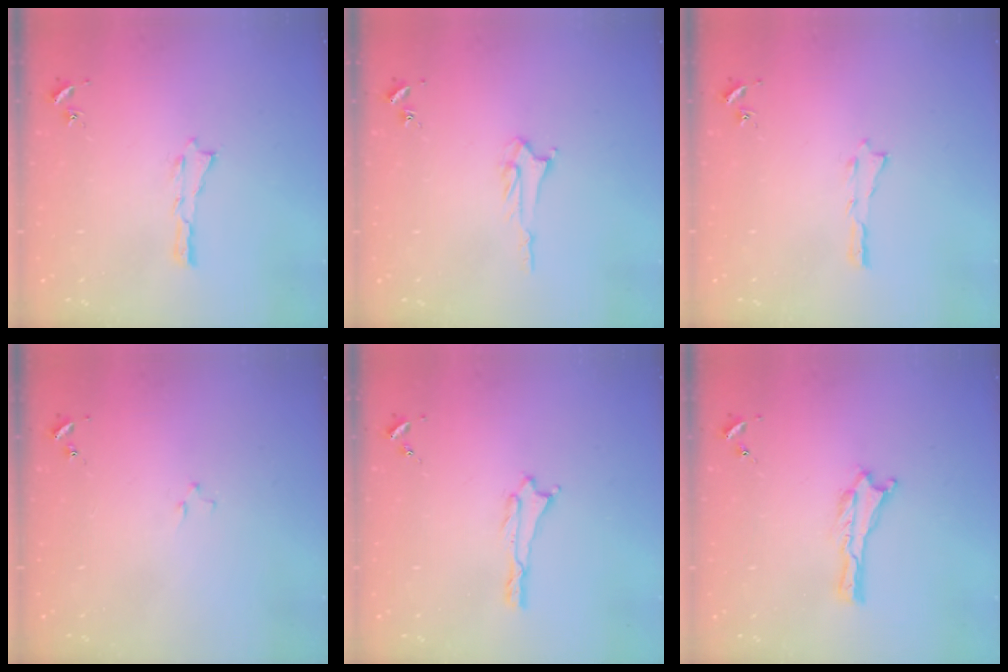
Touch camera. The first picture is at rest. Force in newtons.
{"total": 2.6, "press": 2.6, "slide": 0.3}
{"total": 0.0}
{"total": 0.7, "press": 0.7, "slide": 0.2}
{"total": 0.0}
{"total": 0.0}